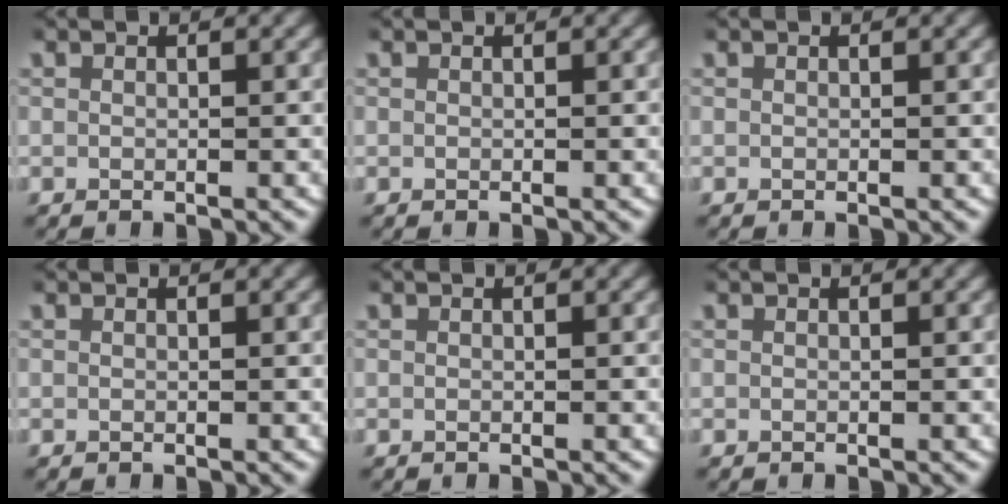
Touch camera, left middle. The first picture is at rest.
{"total": 0.0}
{"total": 0.0}
{"total": 0.0}
{"total": 0.0}
{"total": 0.0}